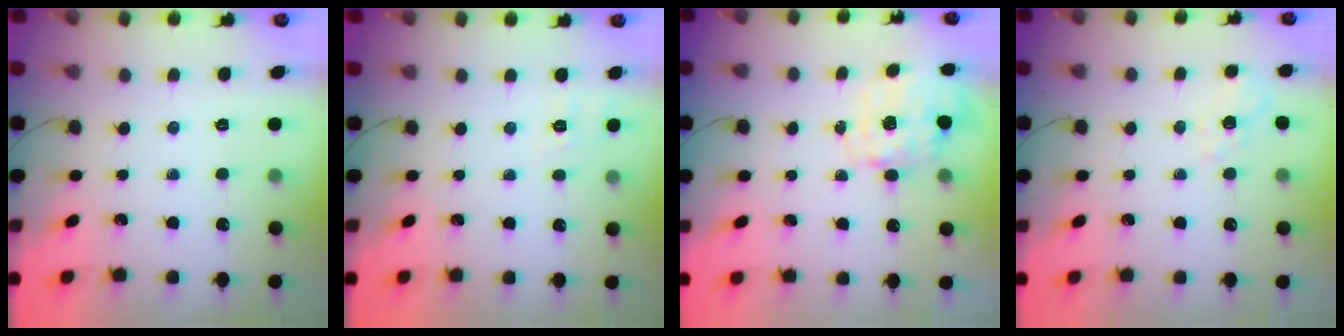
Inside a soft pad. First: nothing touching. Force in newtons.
{"total": 6.4, "press": 6.1, "slide": 1.9}
{"total": 2.8, "press": 2.7, "slide": 0.9}
{"total": 2.2, "press": 1.6, "slide": 1.6}